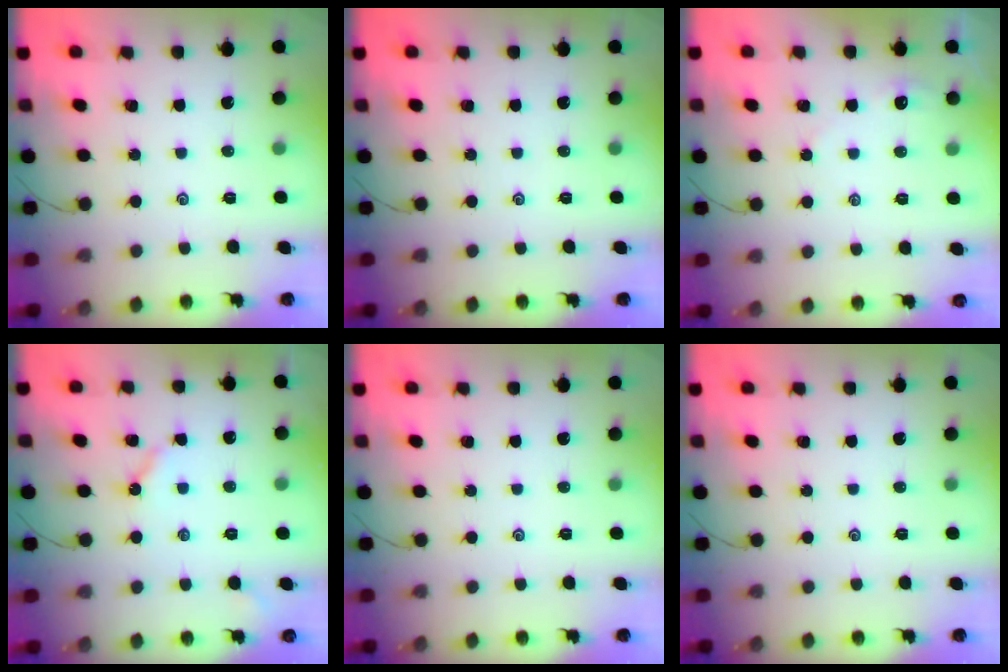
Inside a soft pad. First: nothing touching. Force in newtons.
{"total": 0.0}
{"total": 2.2, "press": 2.2, "slide": 0.3}
{"total": 4.4, "press": 4.3, "slide": 0.5}
{"total": 0.0}
{"total": 0.0}